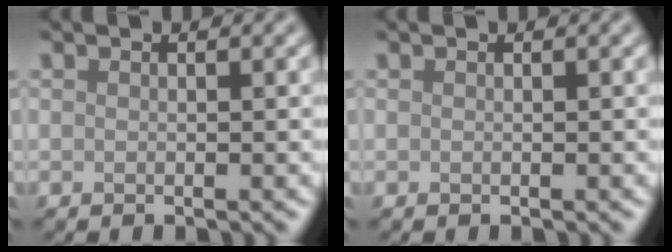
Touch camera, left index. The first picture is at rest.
{"total": 0.0}